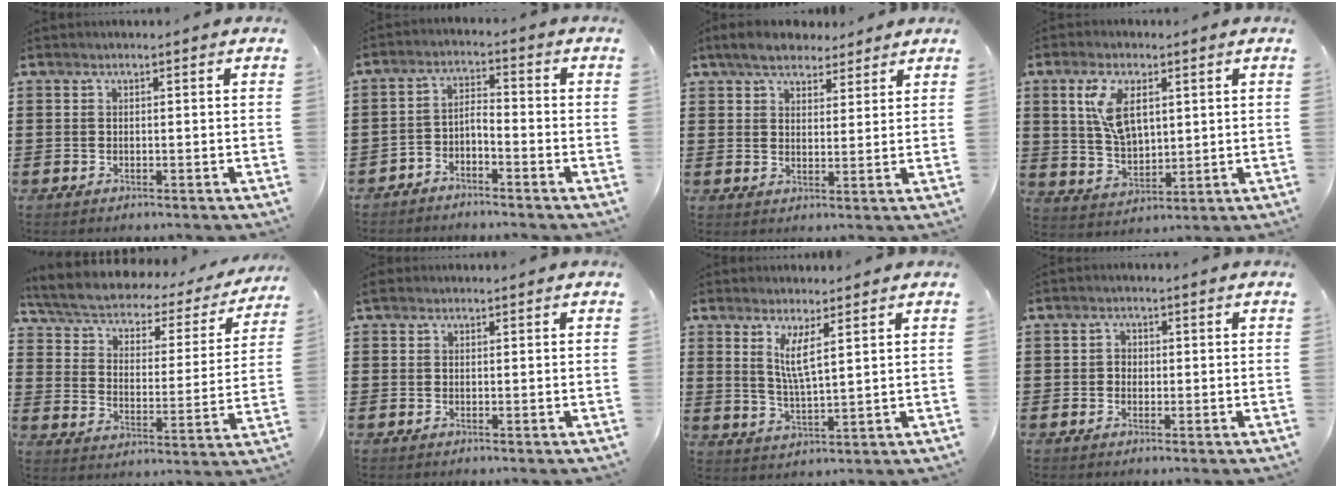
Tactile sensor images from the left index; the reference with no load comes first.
{"total": 3.4, "force": [-3.2, 0.4, 1.0], "torque": [-0.028, 0.007, -0.071]}
{"total": 4.9, "force": [4.3, 2.0, 1.4], "torque": [-0.042, 0.002, 0.081]}
{"total": 8.1, "force": [2.9, 4.1, 6.3], "torque": [-0.135, 0.006, 0.048]}
{"total": 3.5, "force": [2.9, 1.1, 1.6], "torque": [-0.047, -0.024, 0.042]}
{"total": 0.8, "force": [0.4, 0.5, 0.4], "torque": [-0.011, 0.006, 0.008]}
{"total": 5.1, "force": [2.8, 0.6, 4.3], "torque": [-0.093, -0.003, 0.047]}
{"total": 1.3, "force": [-0.1, 1.2, 0.6], "torque": [-0.014, 0.007, -0.004]}